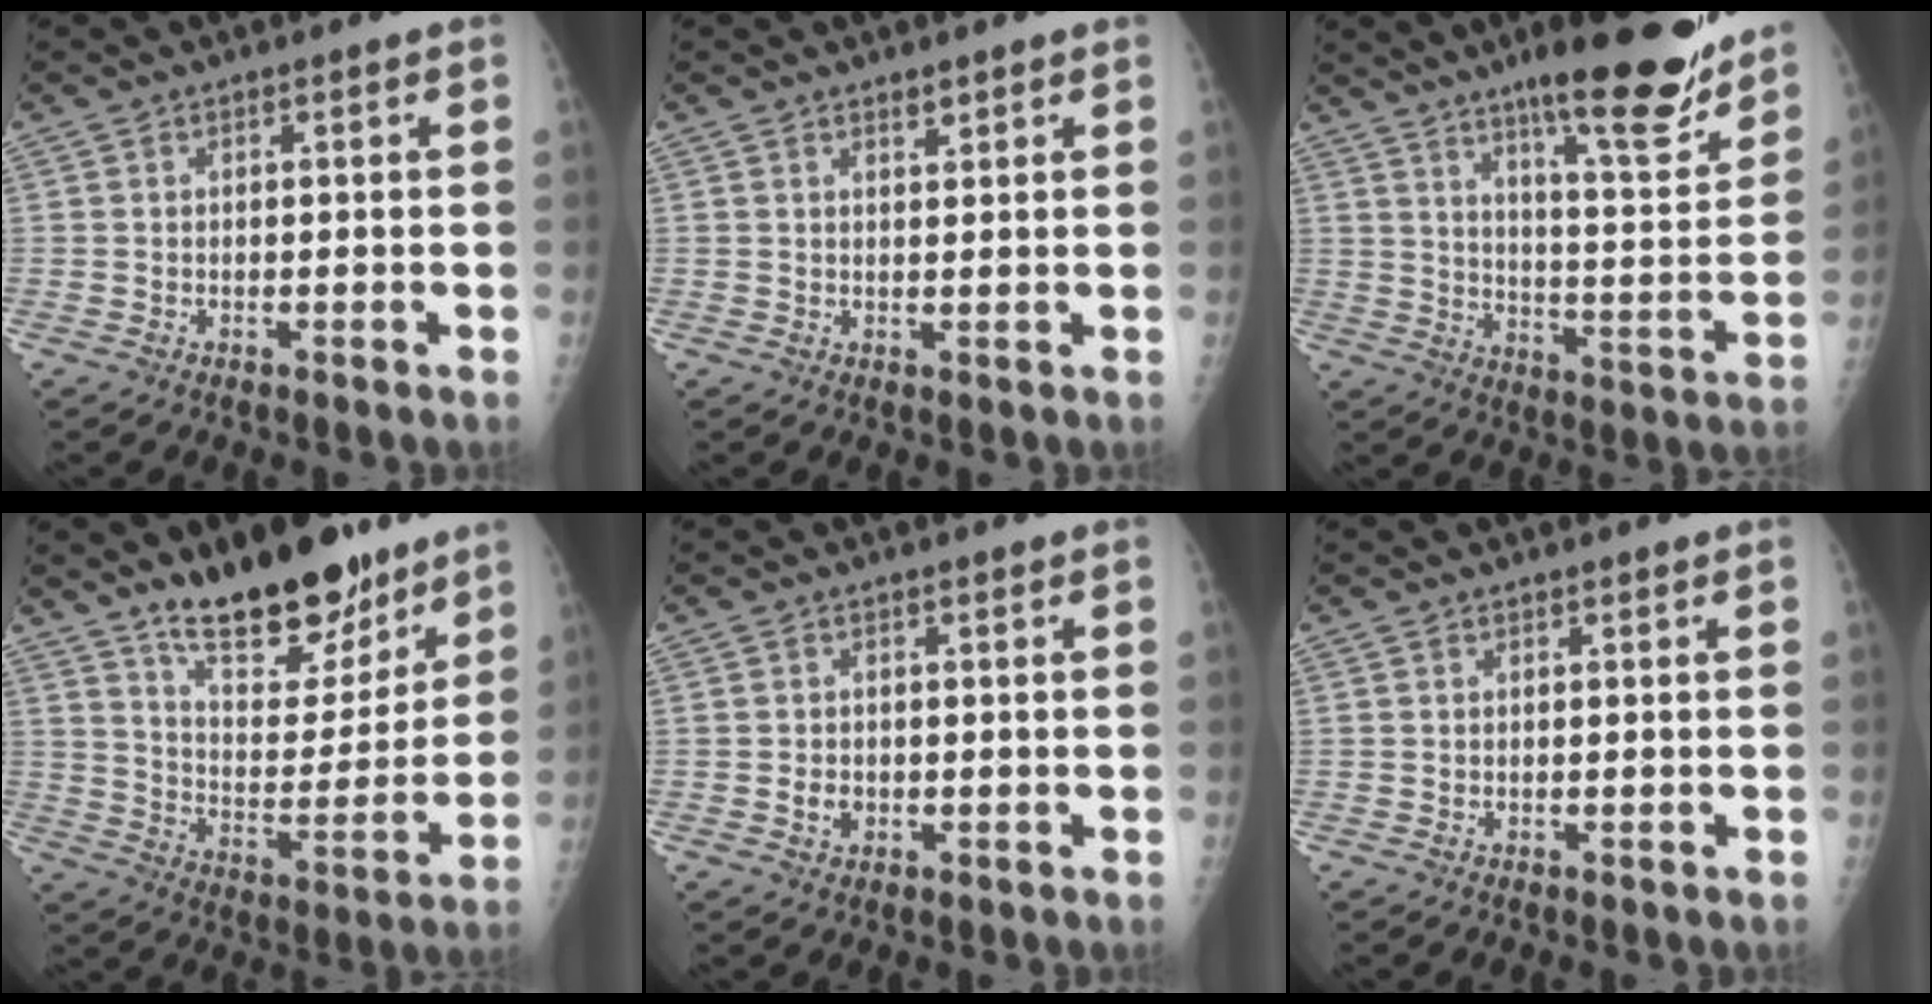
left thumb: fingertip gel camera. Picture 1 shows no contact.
{"total": 1.5, "force": [1.2, 0.5, 0.7], "torque": [-0.004, -0.008, 0.018]}
{"total": 19.0, "force": [13.7, 3.6, 12.6], "torque": [-0.147, -0.081, 0.213]}
{"total": 18.7, "force": [14.0, 7.6, 9.9], "torque": [-0.098, -0.097, 0.225]}
{"total": 1.9, "force": [-0.2, 1.6, 1.0], "torque": [-0.008, 0.003, 0.000]}
{"total": 0.0}